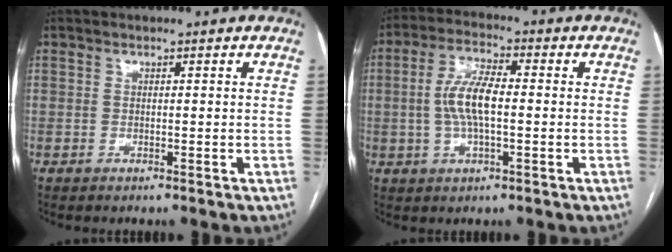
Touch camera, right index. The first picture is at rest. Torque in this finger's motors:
{"motor_torque": [1.27, -0.02, 0.73, 0.16]}